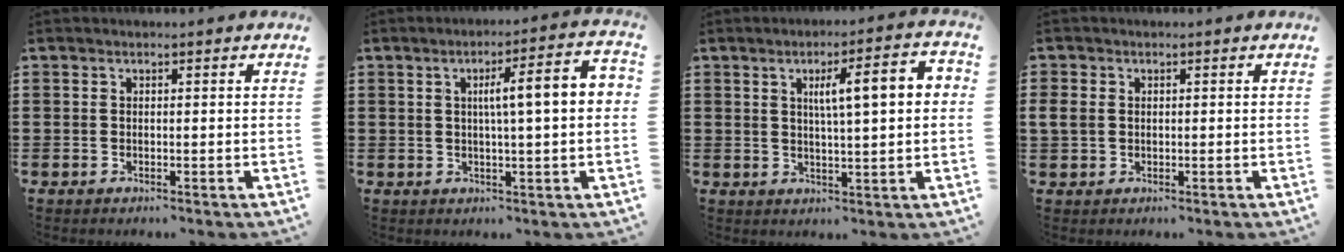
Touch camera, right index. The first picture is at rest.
{"total": 7.2, "force": [0.8, 0.6, 7.1], "torque": [-0.124, -0.002, 0.004]}
{"total": 7.4, "force": [1.6, 1.4, 7.1], "torque": [-0.121, -0.002, 0.018]}
{"total": 1.9, "force": [0.1, 1.5, 1.1], "torque": [-0.040, 0.002, -0.004]}